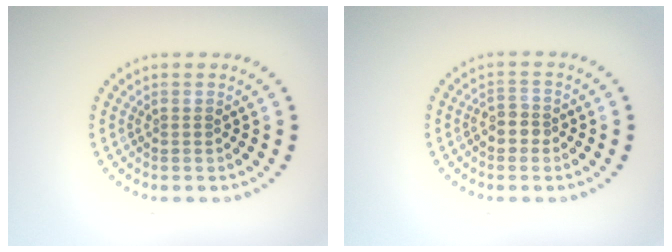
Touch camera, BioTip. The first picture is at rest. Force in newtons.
{"total": 1.8, "press": 1.7, "slide": 0.6}